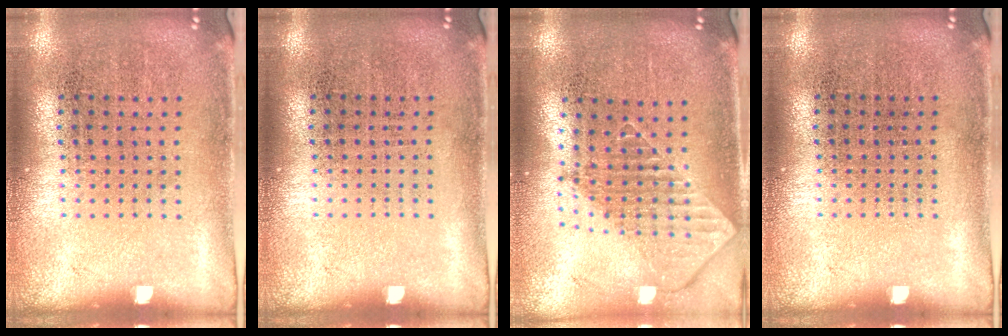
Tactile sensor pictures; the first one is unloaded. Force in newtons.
{"total": 0.0}
{"total": 1.9, "press": 1.5, "slide": 1.3}
{"total": 0.0}